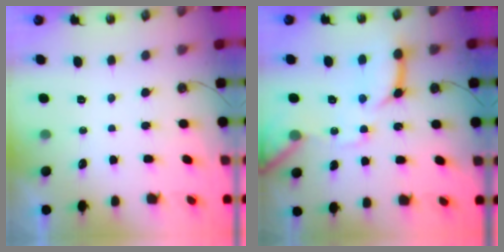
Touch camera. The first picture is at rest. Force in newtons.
{"total": 16.6, "press": 16.5, "slide": 1.8}